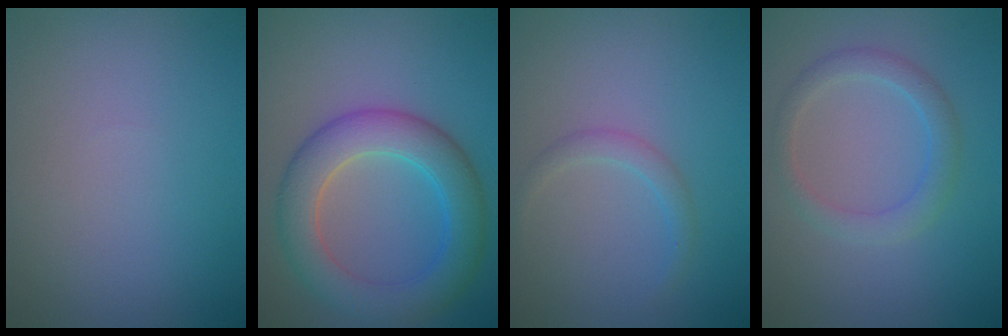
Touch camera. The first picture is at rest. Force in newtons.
{"total": 6.5, "press": 6.5, "slide": 0.4}
{"total": 1.4, "press": 1.4, "slide": 0.1}
{"total": 2.4, "press": 2.4, "slide": 0.1}